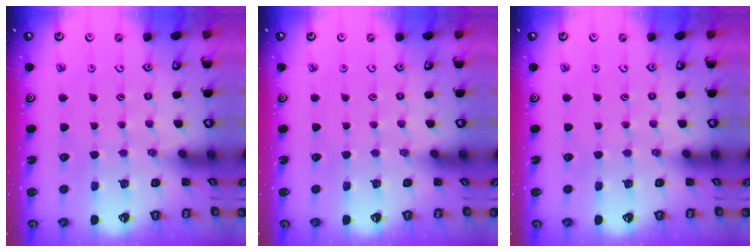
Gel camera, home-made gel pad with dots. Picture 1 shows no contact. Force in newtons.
{"total": 0.0}
{"total": 0.0}